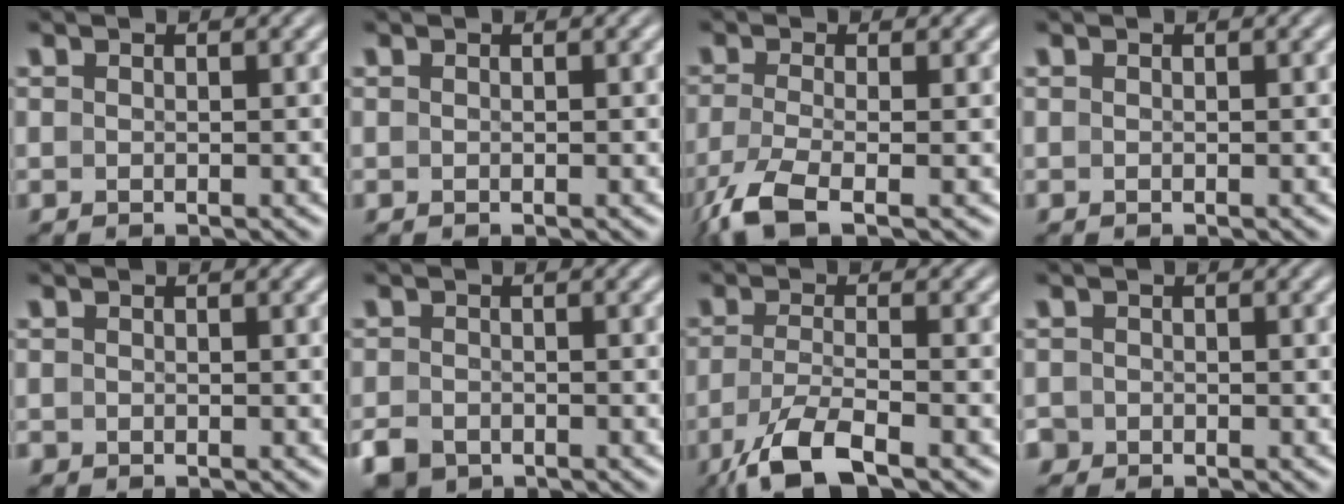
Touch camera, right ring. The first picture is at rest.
{"total": 0.0}
{"total": 5.4, "force": [-3.4, 1.9, 3.8], "torque": [-0.094, -0.034, -0.035]}
{"total": 0.0}
{"total": 0.7, "force": [-0.6, 0.4, 0.1], "torque": [-0.005, -0.009, -0.007]}
{"total": 2.9, "force": [-2.3, 1.6, 0.6], "torque": [-0.016, -0.019, -0.033]}
{"total": 5.4, "force": [-3.7, 1.4, 3.6], "torque": [-0.076, -0.029, -0.044]}
{"total": 2.3, "force": [-1.5, 1.7, 0.0], "torque": [-0.010, -0.016, -0.023]}